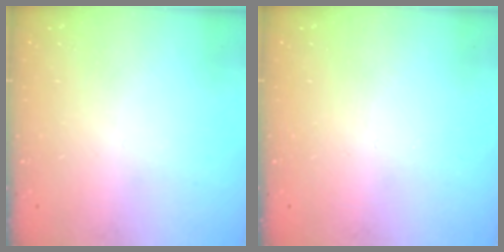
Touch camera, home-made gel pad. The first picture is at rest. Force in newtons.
{"total": 0.0}